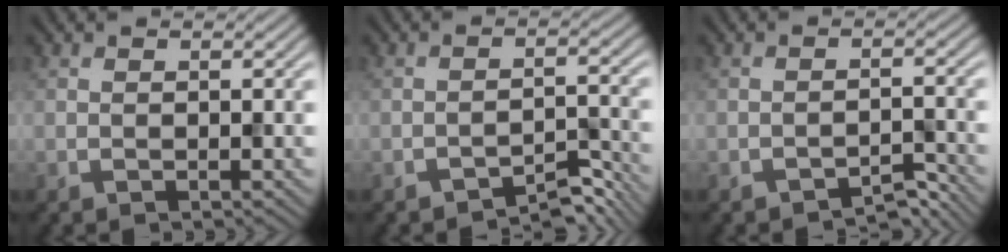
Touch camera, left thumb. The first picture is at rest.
{"total": 3.9, "force": [-3.4, 0.8, 1.8], "torque": [-0.022, 0.007, -0.052]}
{"total": 2.7, "force": [-2.5, 0.4, 1.0], "torque": [-0.010, 0.006, -0.041]}